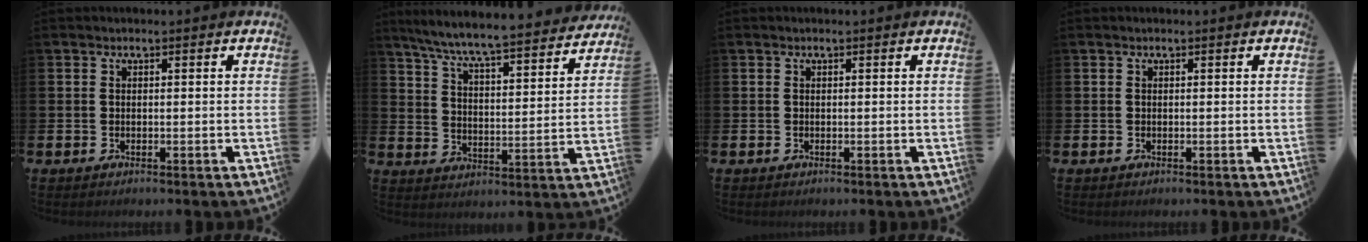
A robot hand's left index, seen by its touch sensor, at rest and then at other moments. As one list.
[{"total": 7.3, "force": [6.8, 0.1, 2.6], "torque": [-0.081, -0.055, 0.115]}, {"total": 0.0}, {"total": 0.0}]